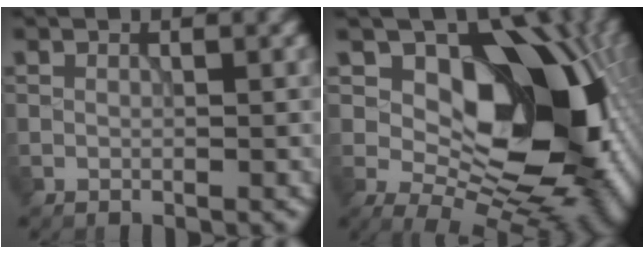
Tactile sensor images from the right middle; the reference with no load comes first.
{"total": 15.1, "force": [1.9, 9.7, 11.4], "torque": [-0.112, -0.002, 0.030]}